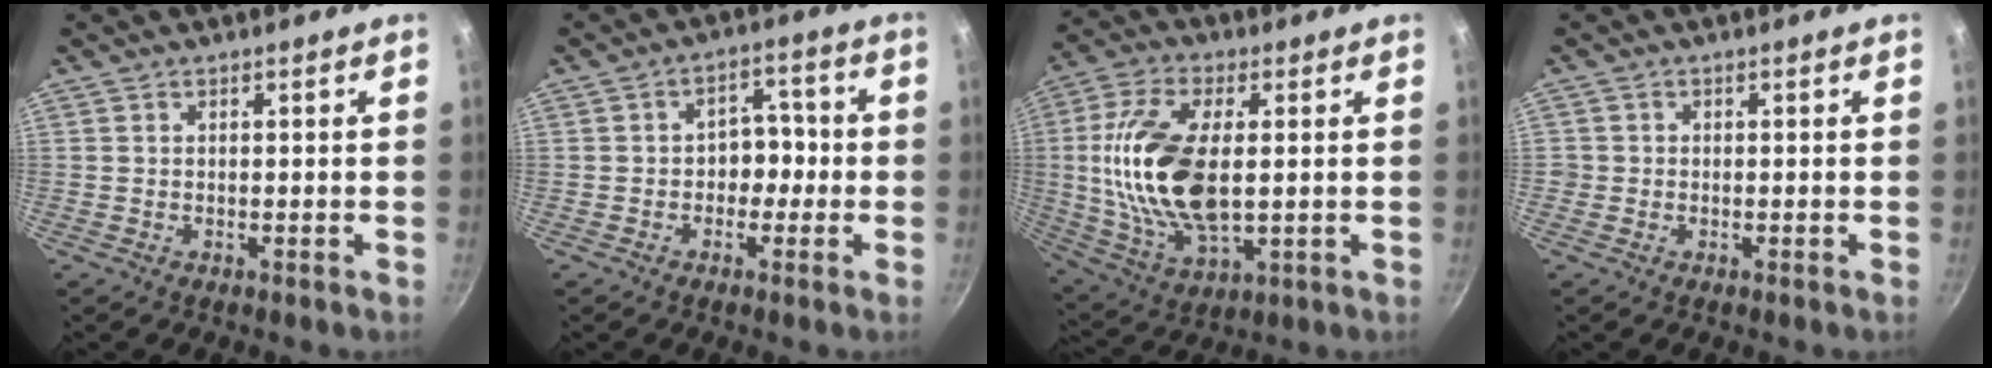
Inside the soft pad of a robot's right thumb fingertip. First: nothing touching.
{"total": 5.8, "force": [-1.0, 4.4, 3.7], "torque": [-0.016, 0.027, -0.025]}
{"total": 19.6, "force": [1.0, 9.6, 17.0], "torque": [-0.349, -0.008, 0.025]}
{"total": 1.3, "force": [-0.2, 1.3, 0.0], "torque": [0.008, 0.006, -0.005]}